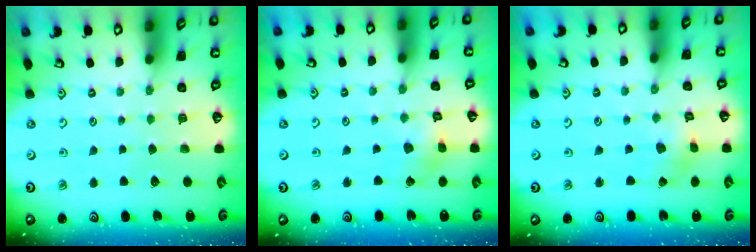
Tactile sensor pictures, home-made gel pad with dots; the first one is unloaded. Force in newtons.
{"total": 2.8, "press": 2.8, "slide": 0.3}
{"total": 2.0, "press": 1.9, "slide": 0.4}